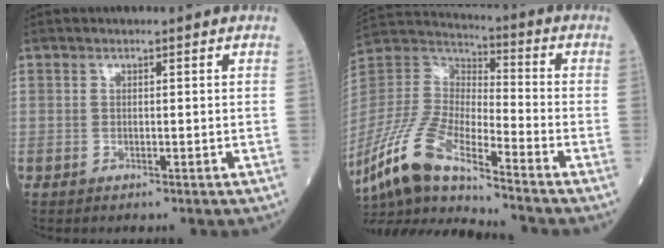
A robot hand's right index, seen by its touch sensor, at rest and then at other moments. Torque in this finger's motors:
{"motor_torque": [0.61, -0.65, 0.79, 0.21]}